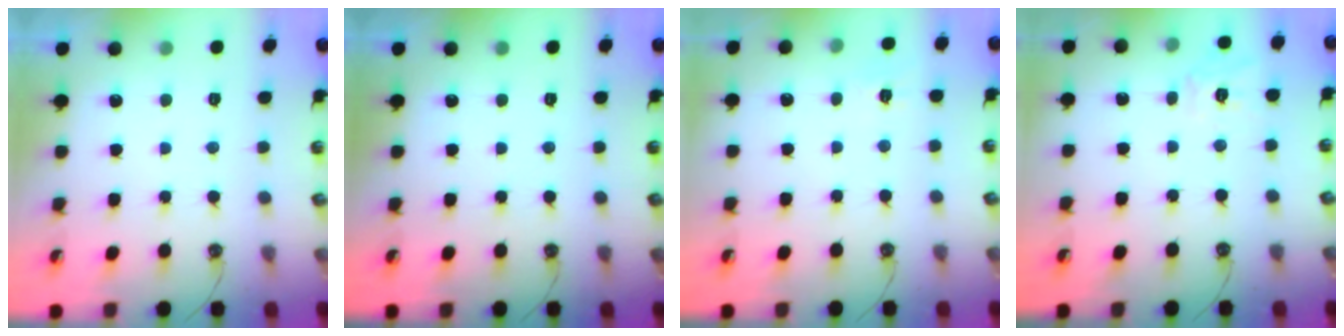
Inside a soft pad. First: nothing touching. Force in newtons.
{"total": 0.0}
{"total": 5.1, "press": 5.0, "slide": 0.7}
{"total": 10.3, "press": 10.3, "slide": 1.0}